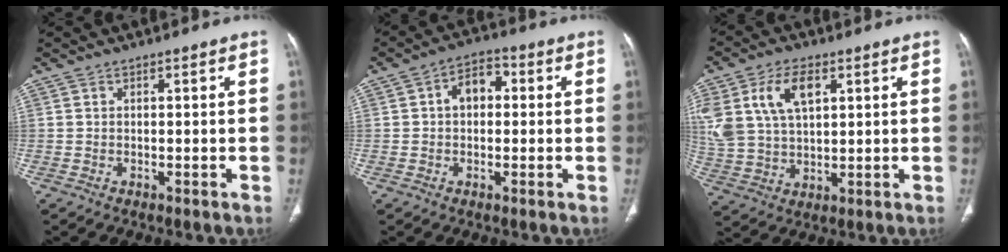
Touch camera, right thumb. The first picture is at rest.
{"total": 5.9, "force": [0.7, 4.1, 4.2], "torque": [-0.052, 0.021, 0.001]}
{"total": 14.9, "force": [5.6, 8.9, 10.6], "torque": [-0.222, -0.005, 0.115]}